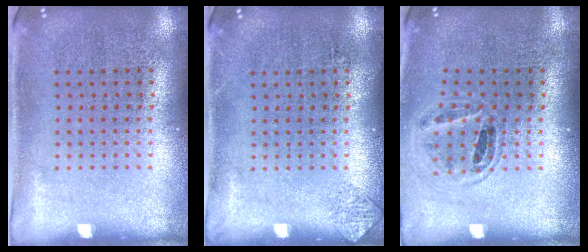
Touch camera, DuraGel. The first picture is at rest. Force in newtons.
{"total": 0.6, "press": 0.6, "slide": 0.2}
{"total": 0.9, "press": 0.9, "slide": 0.2}